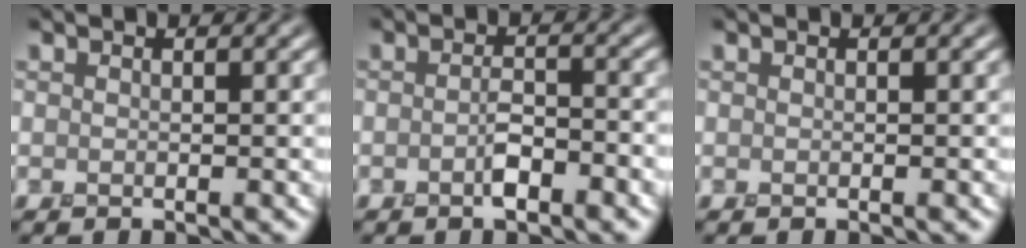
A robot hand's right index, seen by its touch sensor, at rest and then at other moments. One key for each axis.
{"total": 1.9, "fx": -1.0, "fy": 0.6, "fz": 1.5, "tx": -0.031, "ty": 0.005, "tz": -0.019}
{"total": 0.0}